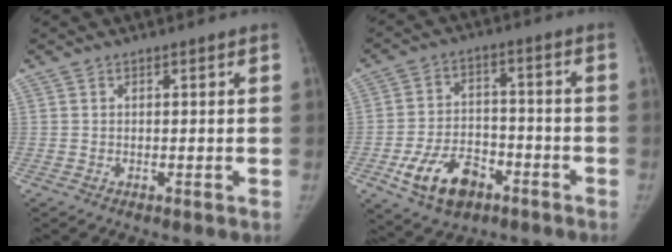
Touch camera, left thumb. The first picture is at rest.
{"total": 12.0, "force": [-6.1, 7.5, 7.1], "torque": [-0.108, 0.032, -0.098]}